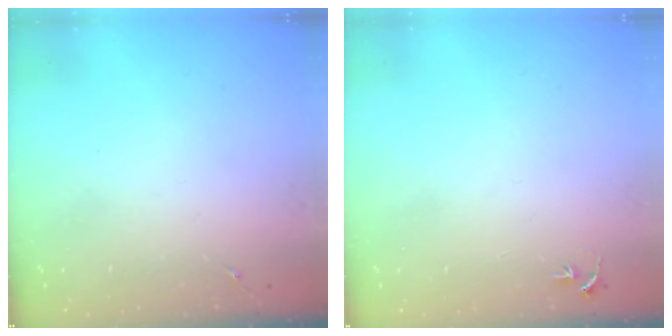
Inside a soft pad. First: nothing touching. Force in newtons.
{"total": 3.1, "press": 3.1, "slide": 0.3}